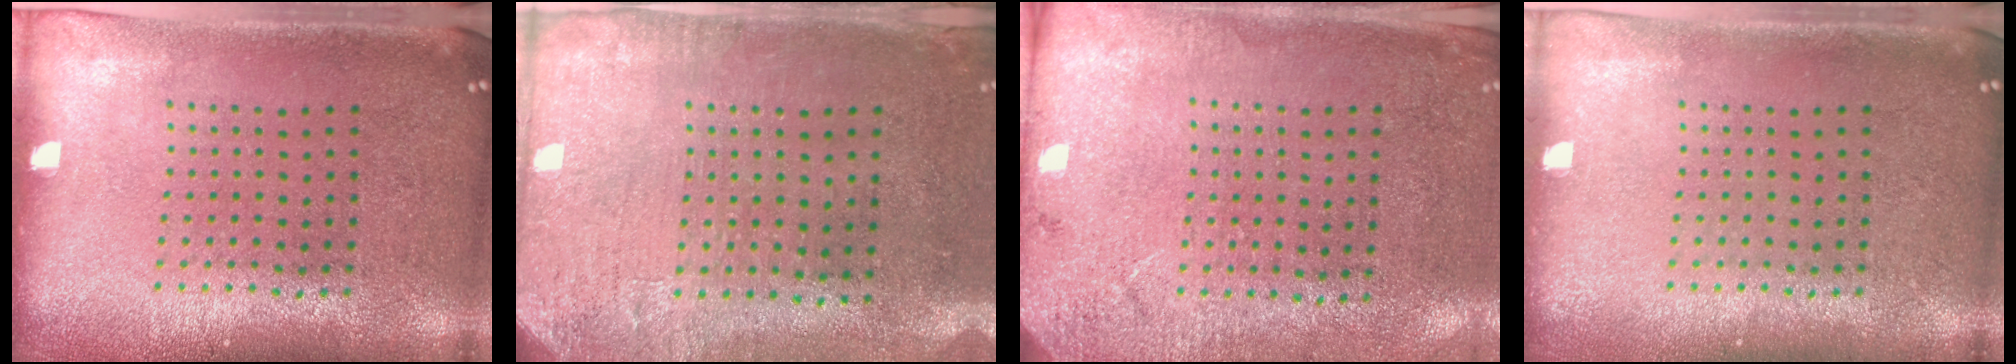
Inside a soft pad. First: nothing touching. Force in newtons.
{"total": 3.1, "press": 2.4, "slide": 1.9}
{"total": 2.6, "press": 2.4, "slide": 1.1}
{"total": 0.0}